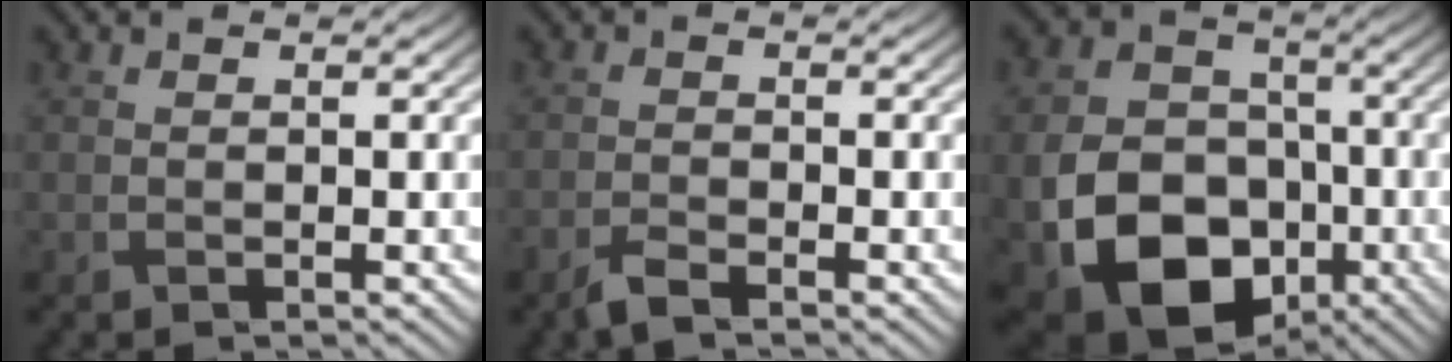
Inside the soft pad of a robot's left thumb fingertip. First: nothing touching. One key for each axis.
{"total": 2.3, "fx": -1.9, "fy": 0.5, "fz": 1.3, "tx": -0.032, "ty": -0.002, "tz": -0.043}
{"total": 15.6, "fx": -5.4, "fy": 11.7, "fz": 8.9, "tx": -0.199, "ty": -0.052, "tz": -0.091}